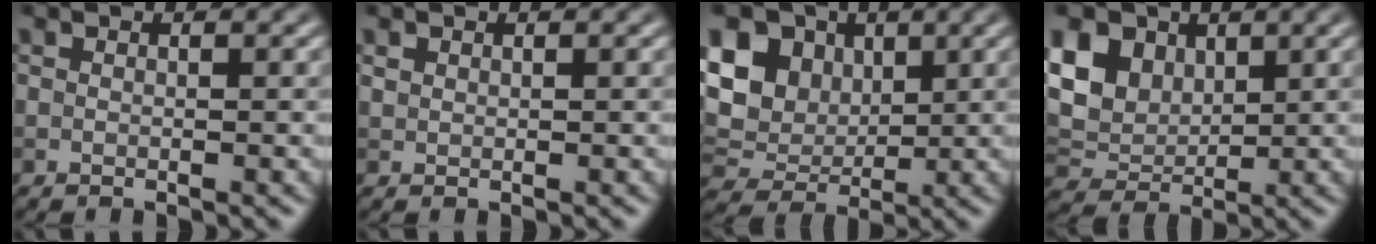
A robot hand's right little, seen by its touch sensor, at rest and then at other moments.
{"total": 0.6, "force": [0.4, 0.4, 0.2], "torque": [-0.003, -0.001, 0.010]}
{"total": 10.1, "force": [3.0, 7.9, 5.6], "torque": [-0.125, 0.029, 0.036]}
{"total": 8.4, "force": [3.2, 6.1, 4.7], "torque": [-0.115, 0.024, 0.052]}